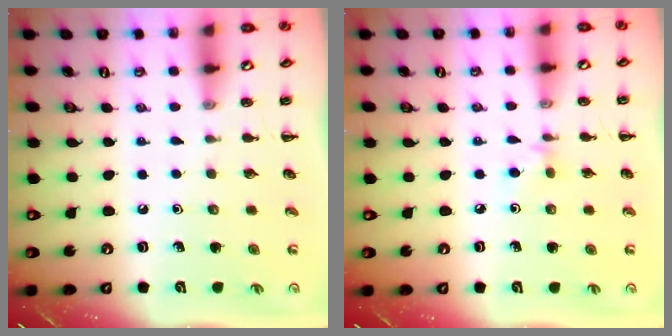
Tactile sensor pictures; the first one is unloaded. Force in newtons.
{"total": 2.8, "press": 2.6, "slide": 1.0}